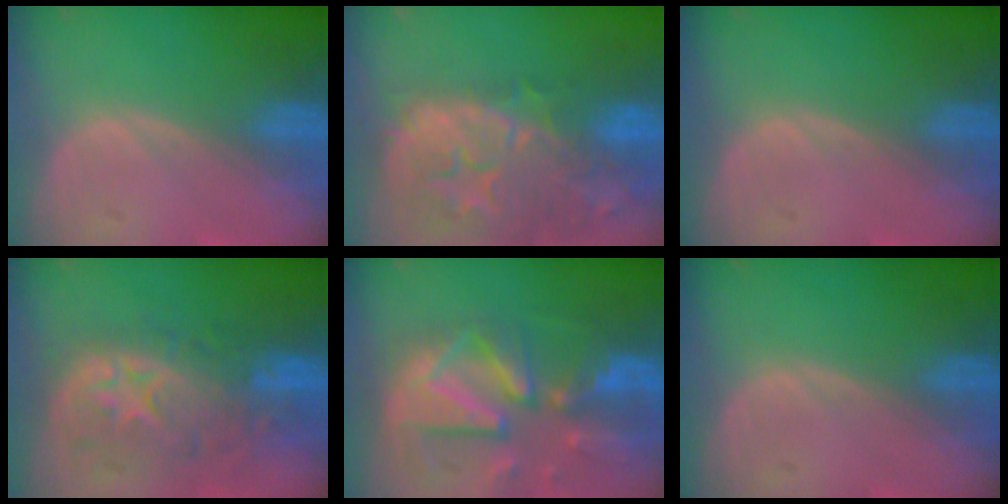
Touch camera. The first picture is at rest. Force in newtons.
{"total": 15.0, "press": 11.9, "slide": 9.0}
{"total": 0.0}
{"total": 10.4, "press": 9.4, "slide": 4.3}
{"total": 12.4, "press": 10.8, "slide": 6.1}
{"total": 0.0}